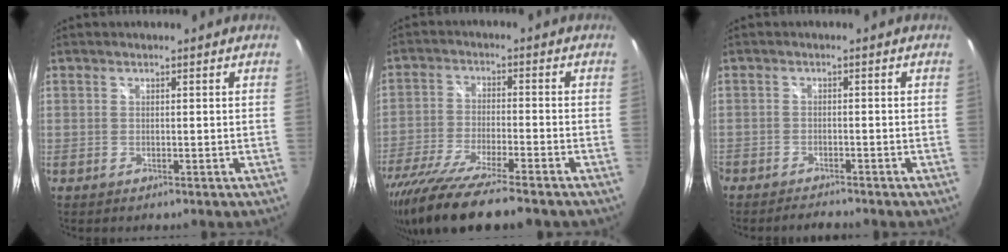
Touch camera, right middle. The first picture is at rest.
{"total": 17.7, "force": [-14.3, 2.3, 10.2], "torque": [-0.213, -0.051, -0.250]}
{"total": 3.3, "force": [-3.1, 0.5, 0.8], "torque": [-0.031, -0.006, -0.052]}